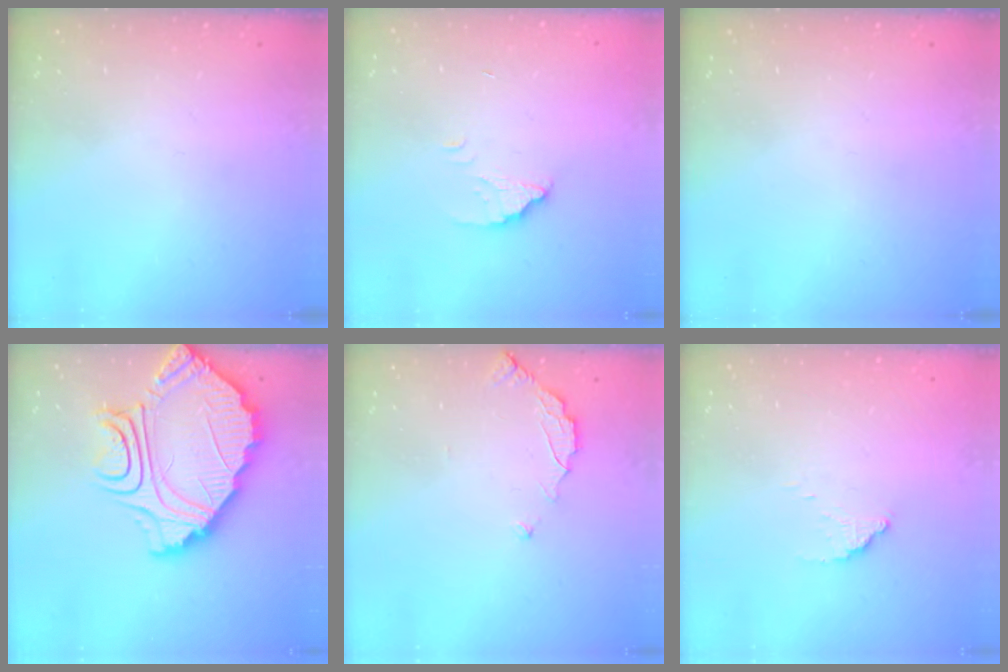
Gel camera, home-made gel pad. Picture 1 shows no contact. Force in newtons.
{"total": 1.8, "press": 1.8, "slide": 0.1}
{"total": 0.0}
{"total": 17.4, "press": 17.3, "slide": 1.4}
{"total": 3.0, "press": 3.0, "slide": 0.3}
{"total": 2.8, "press": 2.8, "slide": 0.1}